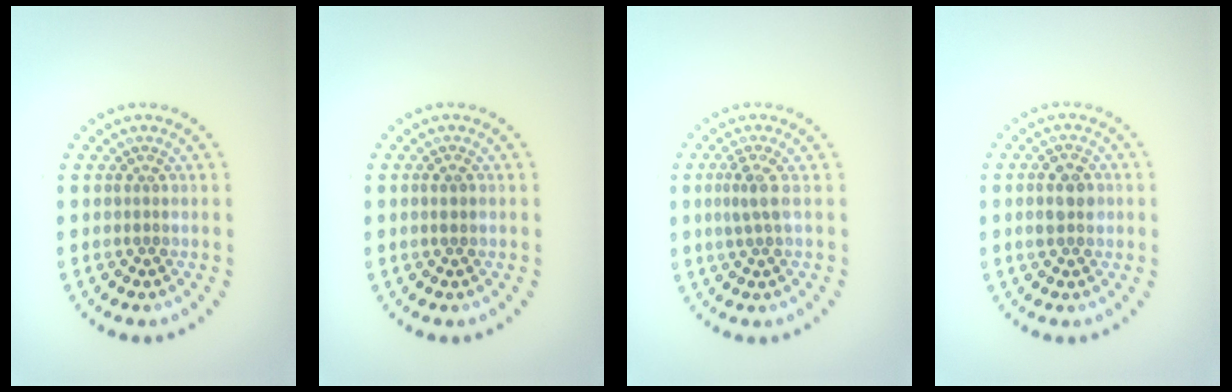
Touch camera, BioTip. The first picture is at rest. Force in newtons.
{"total": 1.0, "press": 0.9, "slide": 0.4}
{"total": 1.7, "press": 1.4, "slide": 1.0}
{"total": 2.8, "press": 2.8, "slide": 0.1}